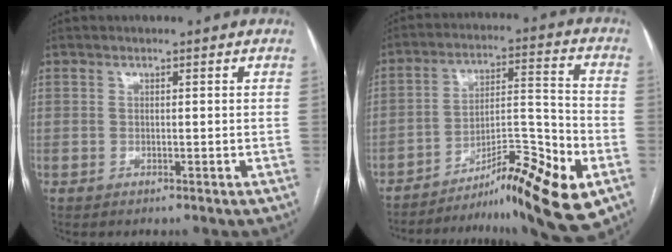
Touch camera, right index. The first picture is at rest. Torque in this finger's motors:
{"motor_torque": [1.22, -0.92, 0.14, 0.03]}